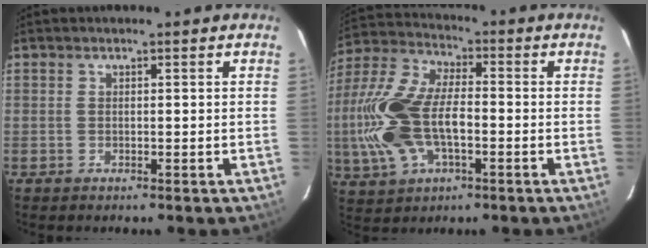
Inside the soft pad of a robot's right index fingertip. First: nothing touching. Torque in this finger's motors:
{"motor_torque": [0.71, -0.20, 0.76, 0.21]}